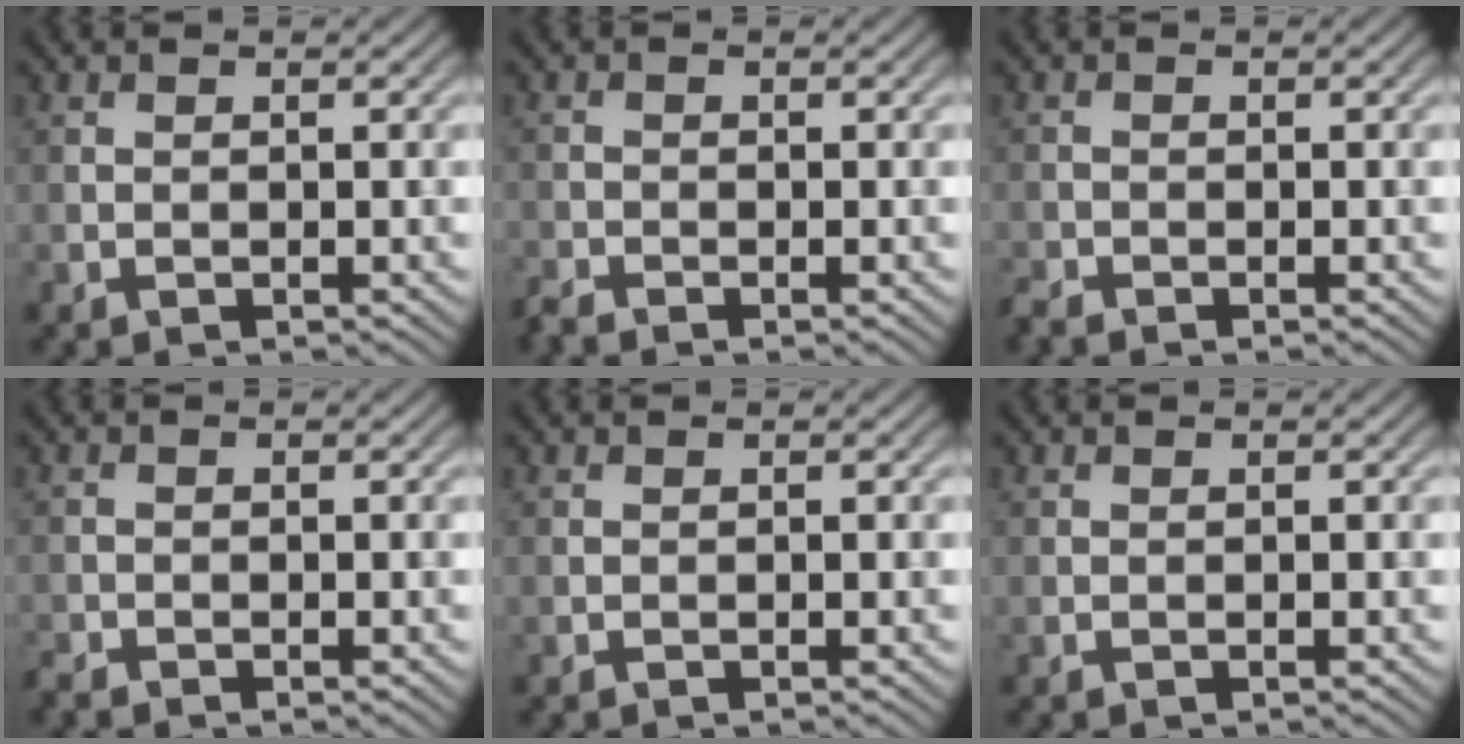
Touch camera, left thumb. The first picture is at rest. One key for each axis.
{"total": 1.7, "fx": -1.6, "fy": 0.4, "fz": 0.4, "tx": -0.013, "ty": -0.008, "tz": -0.041}
{"total": 1.6, "fx": -1.5, "fy": 0.5, "fz": 0.3, "tx": -0.010, "ty": -0.007, "tz": -0.038}
{"total": 1.3, "fx": -1.2, "fy": 0.6, "fz": 0.2, "tx": -0.008, "ty": -0.005, "tz": -0.030}
{"total": 0.0}
{"total": 0.0}